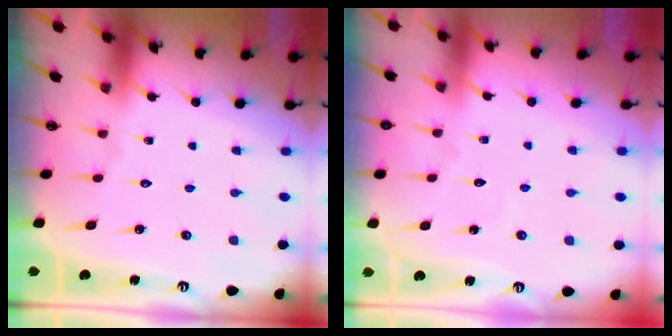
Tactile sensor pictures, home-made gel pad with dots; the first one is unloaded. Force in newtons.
{"total": 2.1, "press": 2.1, "slide": 0.2}